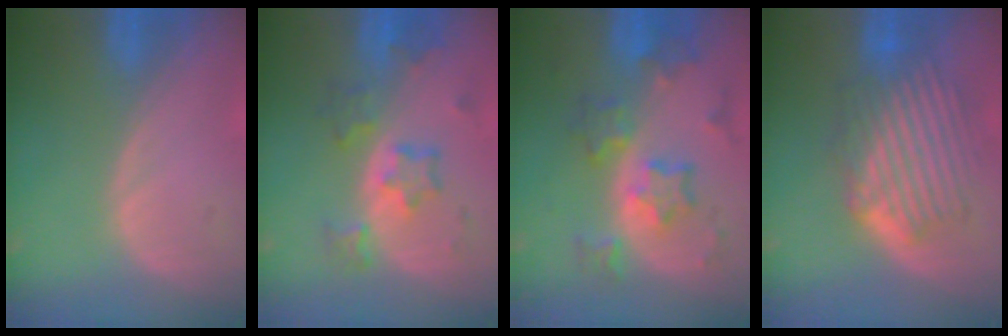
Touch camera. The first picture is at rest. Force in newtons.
{"total": 5.9, "press": 5.9, "slide": 0.8}
{"total": 7.6, "press": 7.6, "slide": 0.4}
{"total": 9.0, "press": 8.4, "slide": 3.3}